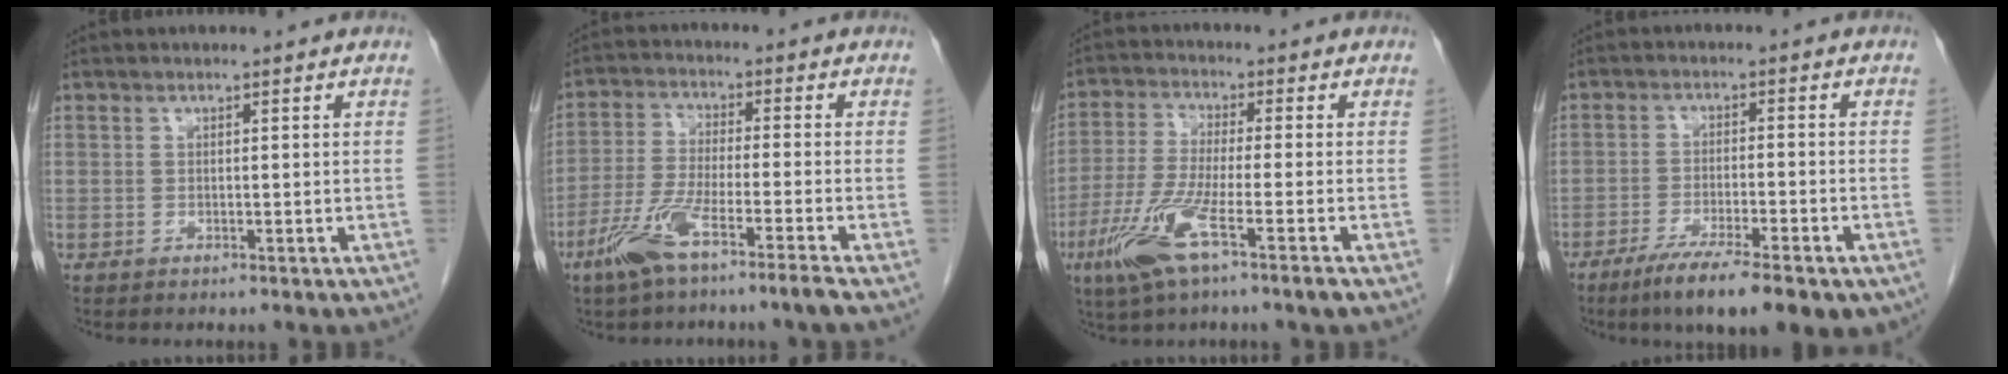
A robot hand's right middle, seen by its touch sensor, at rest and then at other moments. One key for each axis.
{"total": 8.3, "fx": -5.3, "fy": -0.2, "fz": 6.4, "tx": -0.133, "ty": -0.014, "tz": -0.105}
{"total": 9.7, "fx": -4.7, "fy": 0.0, "fz": 8.4, "tx": -0.182, "ty": -0.018, "tz": -0.096}
{"total": 12.7, "fx": -8.4, "fy": 2.3, "fz": 9.2, "tx": -0.126, "ty": -0.021, "tz": -0.129}